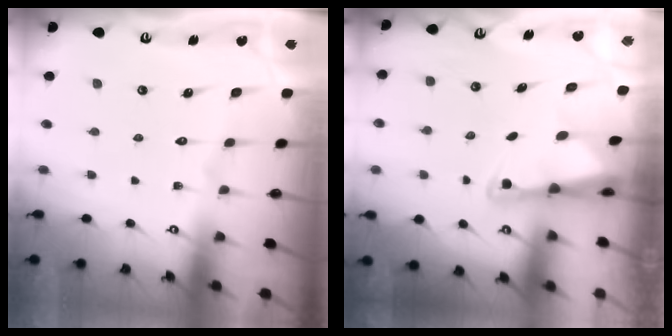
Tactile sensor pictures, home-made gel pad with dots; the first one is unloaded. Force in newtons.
{"total": 2.6, "press": 2.6, "slide": 0.5}